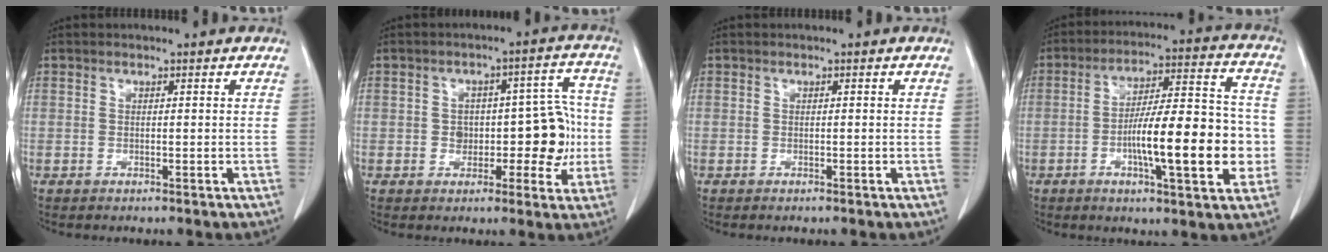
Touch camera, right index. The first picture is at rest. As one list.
[{"total": 9.2, "force": [-1.2, 5.1, 7.6], "torque": [-0.083, 0.039, -0.007]}, {"total": 0.0}, {"total": 16.2, "force": [-3.5, 3.3, 15.5], "torque": [-0.245, 0.018, -0.053]}]